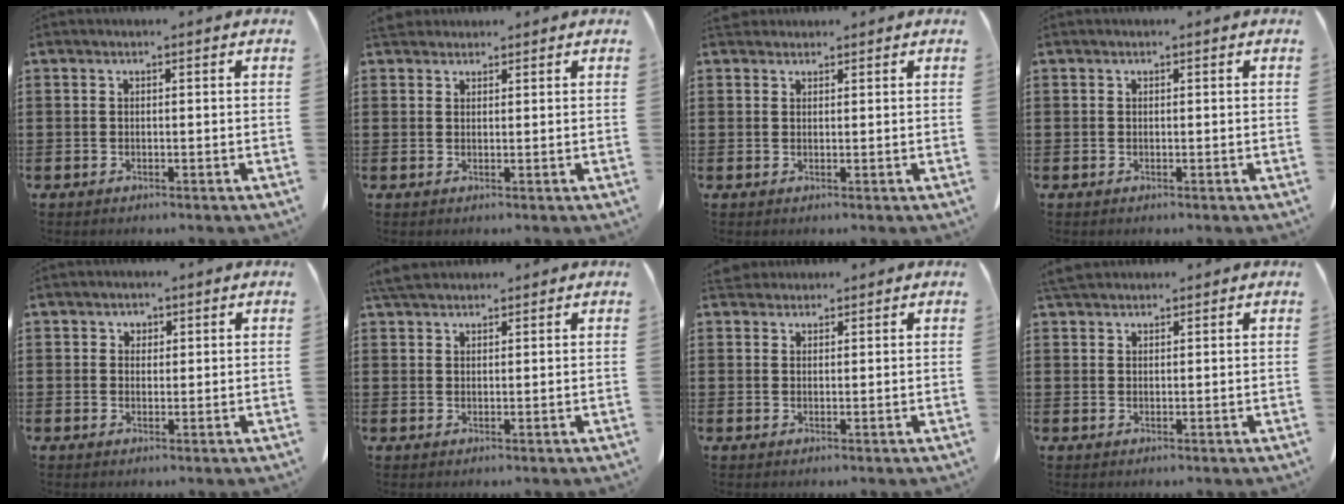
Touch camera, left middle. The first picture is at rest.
{"total": 2.5, "force": [2.2, 1.0, 0.7], "torque": [-0.021, 0.001, 0.044]}
{"total": 1.7, "force": [1.6, 0.7, 0.2], "torque": [-0.009, 0.002, 0.032]}
{"total": 0.0}
{"total": 1.2, "force": [0.8, 0.9, 0.3], "torque": [0.000, -0.001, 0.014]}
{"total": 3.4, "force": [3.0, 0.9, 1.3], "torque": [-0.033, -0.001, 0.060]}
{"total": 2.6, "force": [2.3, 1.0, 0.6], "torque": [-0.019, 0.001, 0.046]}
{"total": 2.8, "force": [2.5, 0.8, 1.0], "torque": [-0.028, 0.001, 0.050]}